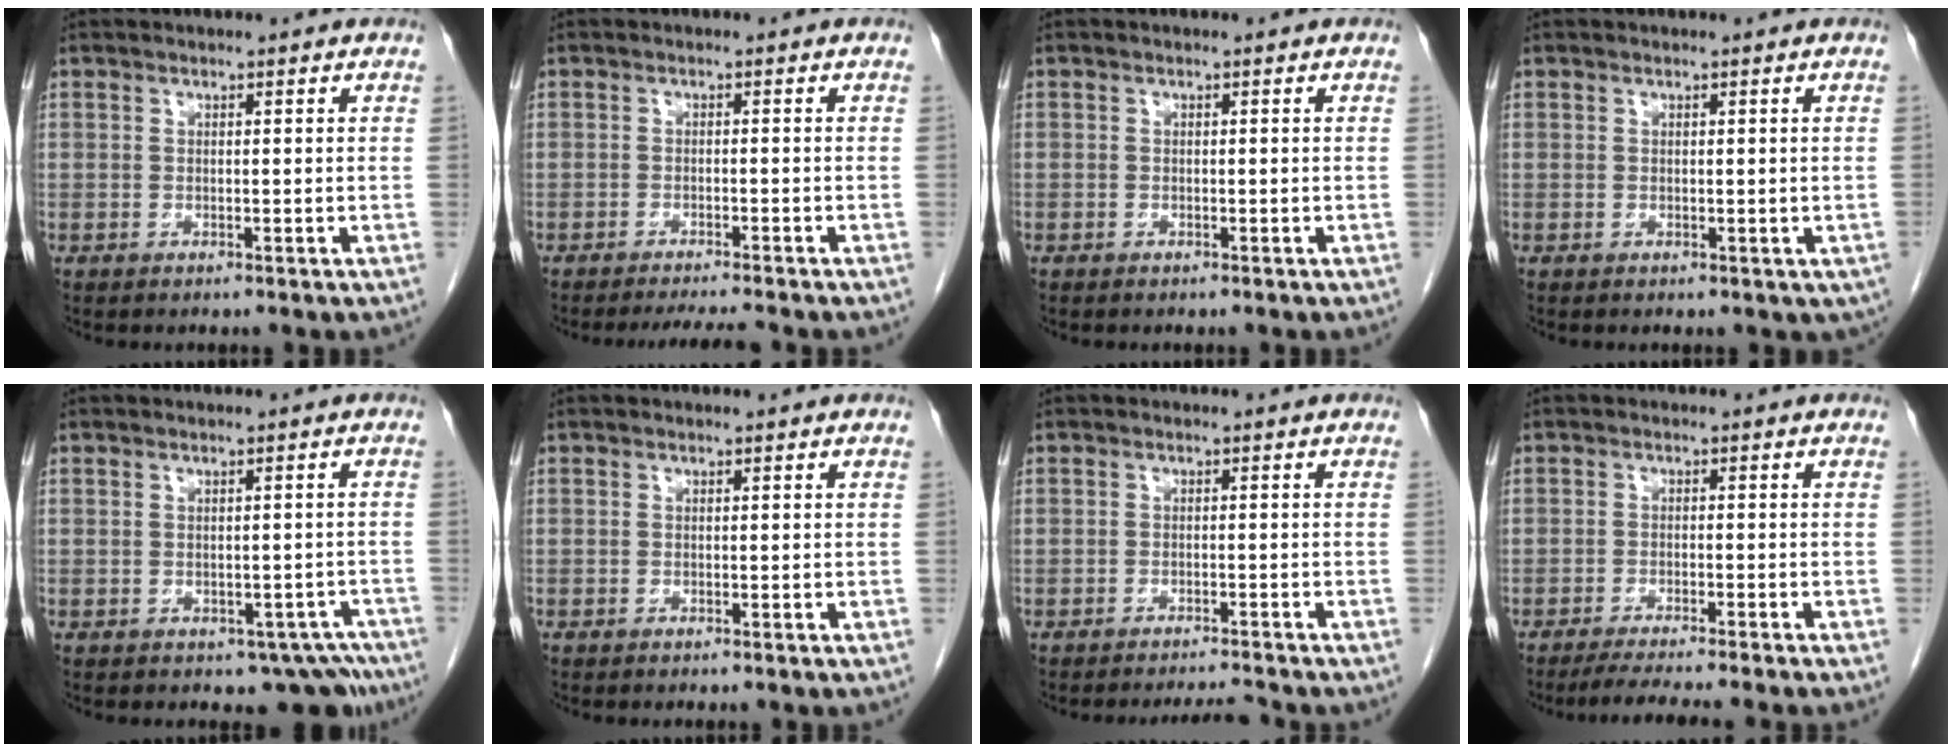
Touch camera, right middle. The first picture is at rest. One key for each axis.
{"total": 4.9, "fx": -4.5, "fy": -0.1, "fz": 2.0, "tx": -0.025, "ty": -0.012, "tz": -0.067}
{"total": 0.0}
{"total": 1.0, "fx": 0.0, "fy": 0.8, "fz": 0.6, "tx": -0.002, "ty": 0.001, "tz": 0.008}
{"total": 5.6, "fx": -4.1, "fy": 3.3, "fz": 2.1, "tx": 0.006, "ty": 0.012, "tz": -0.048}
{"total": 0.0}
{"total": 3.2, "fx": -3.0, "fy": -0.8, "fz": 0.3, "tx": -0.008, "ty": -0.011, "tz": -0.045}
{"total": 6.6, "fx": -5.7, "fy": -1.0, "fz": 3.2, "tx": -0.035, "ty": -0.018, "tz": -0.090}